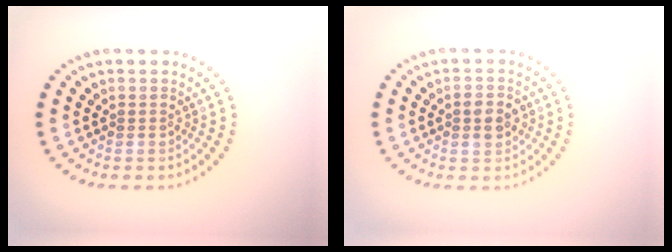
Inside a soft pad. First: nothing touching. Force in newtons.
{"total": 2.3, "press": 2.3, "slide": 0.1}